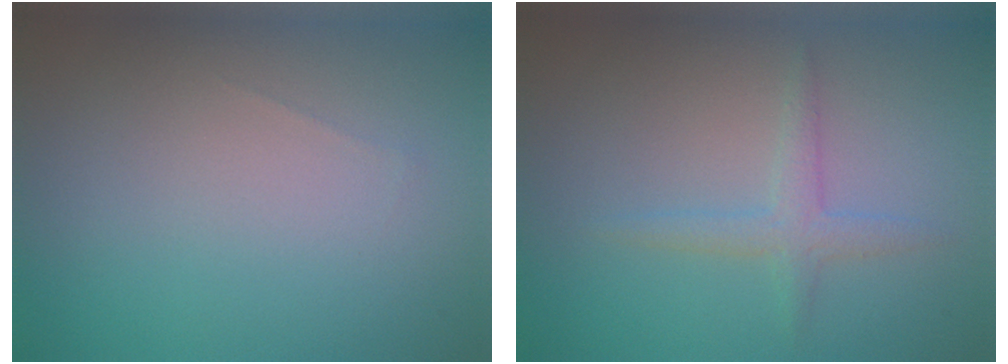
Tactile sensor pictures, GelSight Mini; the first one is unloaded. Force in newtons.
{"total": 1.7, "press": 1.7, "slide": 0.1}